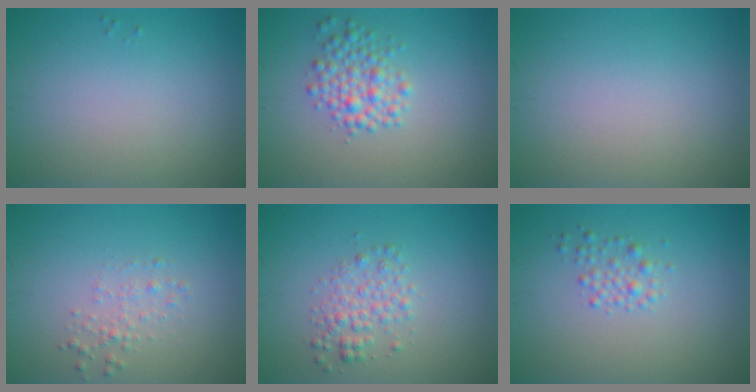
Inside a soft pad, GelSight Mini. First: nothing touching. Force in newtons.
{"total": 3.1, "press": 3.1, "slide": 0.1}
{"total": 0.0}
{"total": 1.4, "press": 1.4, "slide": 0.0}
{"total": 2.5, "press": 2.5, "slide": 0.1}
{"total": 1.6, "press": 1.6, "slide": 0.0}